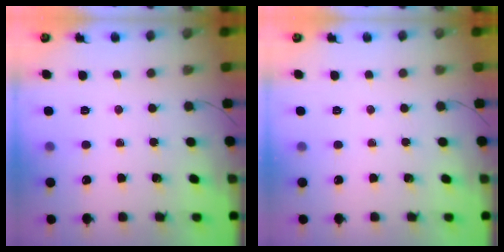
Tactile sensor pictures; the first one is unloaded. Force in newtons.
{"total": 0.0}